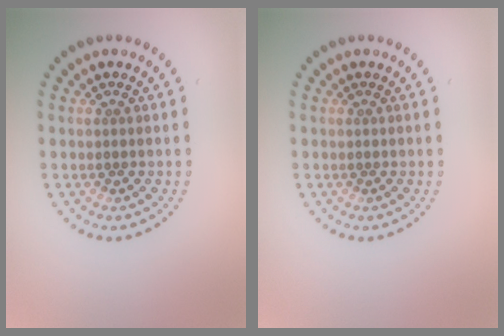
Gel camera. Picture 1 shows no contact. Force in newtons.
{"total": 0.0}